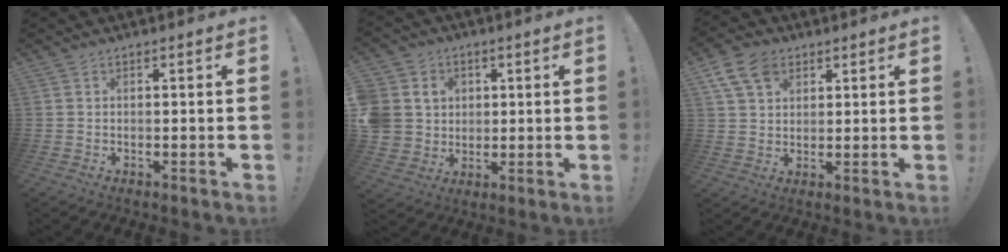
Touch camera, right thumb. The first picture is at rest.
{"total": 9.1, "force": [1.3, 8.6, 2.7], "torque": [-0.056, 0.003, 0.035]}
{"total": 9.8, "force": [5.0, 6.8, 4.9], "torque": [-0.085, -0.011, 0.099]}